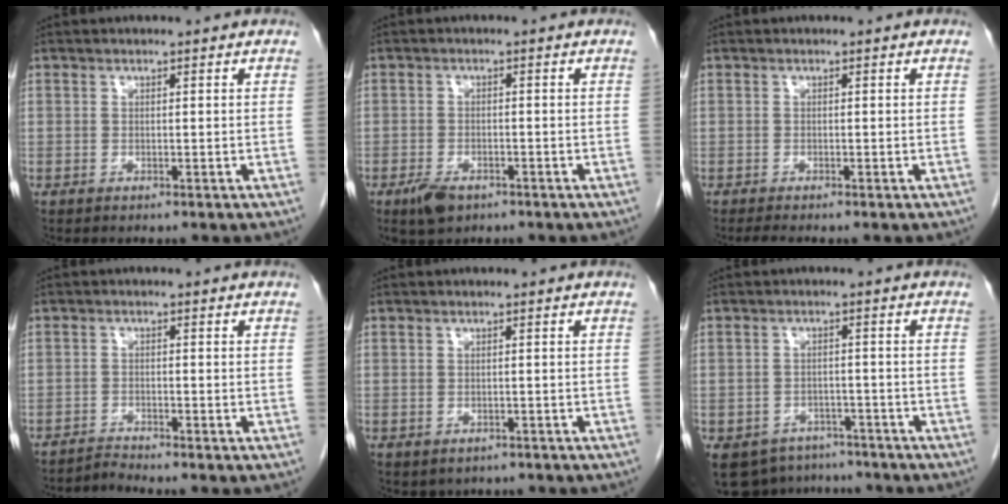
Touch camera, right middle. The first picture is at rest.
{"total": 3.9, "force": [-2.4, 1.9, 2.4], "torque": [-0.049, -0.004, -0.035]}
{"total": 1.3, "force": [-1.1, -0.2, 0.7], "torque": [-0.013, -0.003, -0.020]}
{"total": 2.0, "force": [-1.8, -0.8, -0.7], "torque": [0.017, -0.013, -0.033]}
{"total": 2.5, "force": [-1.8, 1.6, 0.6], "torque": [-0.007, 0.001, -0.018]}
{"total": 9.7, "force": [-7.6, 5.7, 1.9], "torque": [-0.036, 0.004, -0.101]}